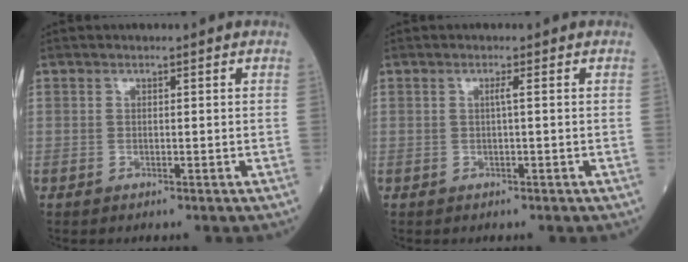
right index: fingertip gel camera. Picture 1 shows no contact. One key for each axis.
{"total": 0.8, "fx": 0.0, "fy": -0.2, "fz": 0.8, "tx": -0.013, "ty": 0.001, "tz": 0.000}